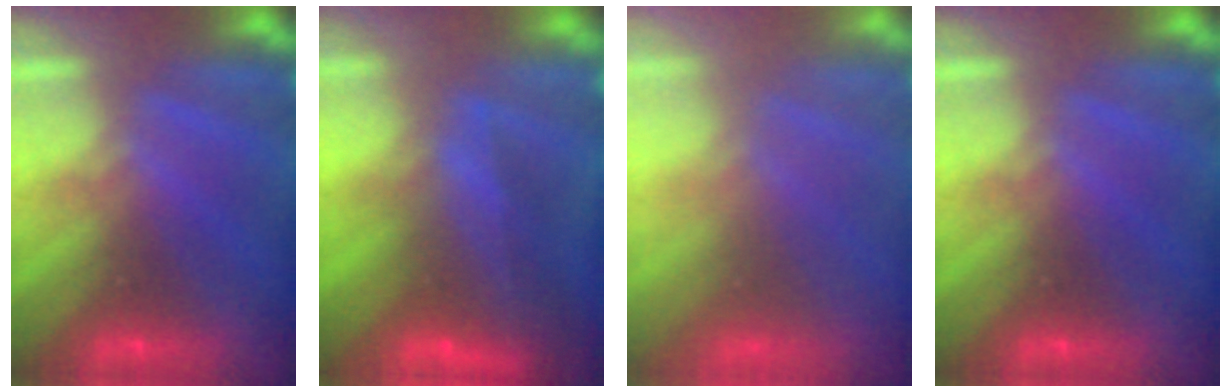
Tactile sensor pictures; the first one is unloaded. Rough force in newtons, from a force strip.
{"total": 7.1}
{"total": 8.7}
{"total": 0.0}